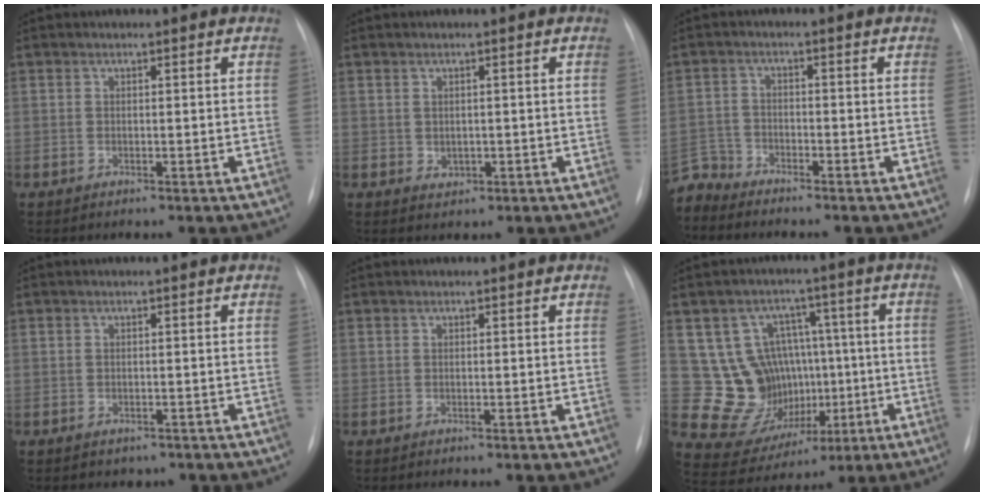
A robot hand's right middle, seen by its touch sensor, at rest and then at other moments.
{"total": 1.5, "force": [-0.1, 1.3, 0.8], "torque": [-0.014, -0.001, 0.006]}
{"total": 4.4, "force": [-4.3, 0.6, -0.9], "torque": [0.020, -0.004, -0.085]}
{"total": 1.6, "force": [-1.1, 1.2, 0.2], "torque": [-0.008, 0.001, -0.010]}
{"total": 0.0}
{"total": 12.8, "force": [0.2, 12.0, 4.4], "torque": [-0.057, 0.054, 0.038]}